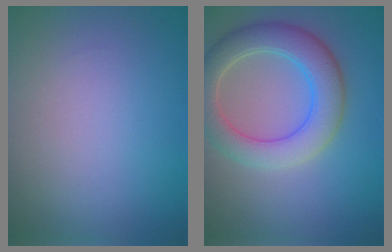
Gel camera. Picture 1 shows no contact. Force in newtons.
{"total": 5.8, "press": 5.7, "slide": 0.7}